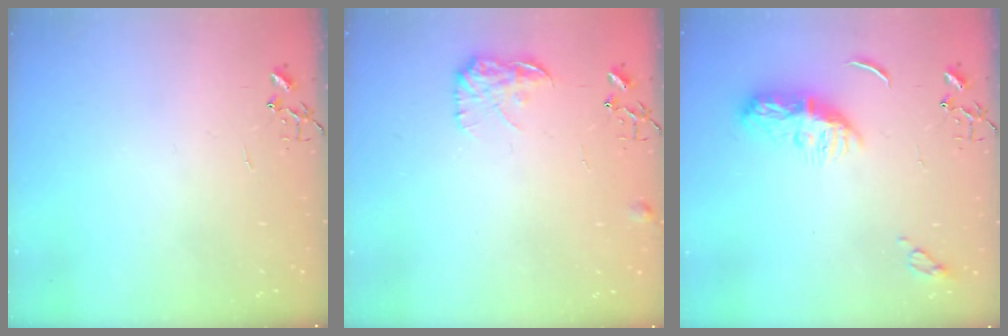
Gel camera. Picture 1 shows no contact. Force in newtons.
{"total": 9.2, "press": 9.2, "slide": 0.4}
{"total": 9.9, "press": 9.9, "slide": 0.5}